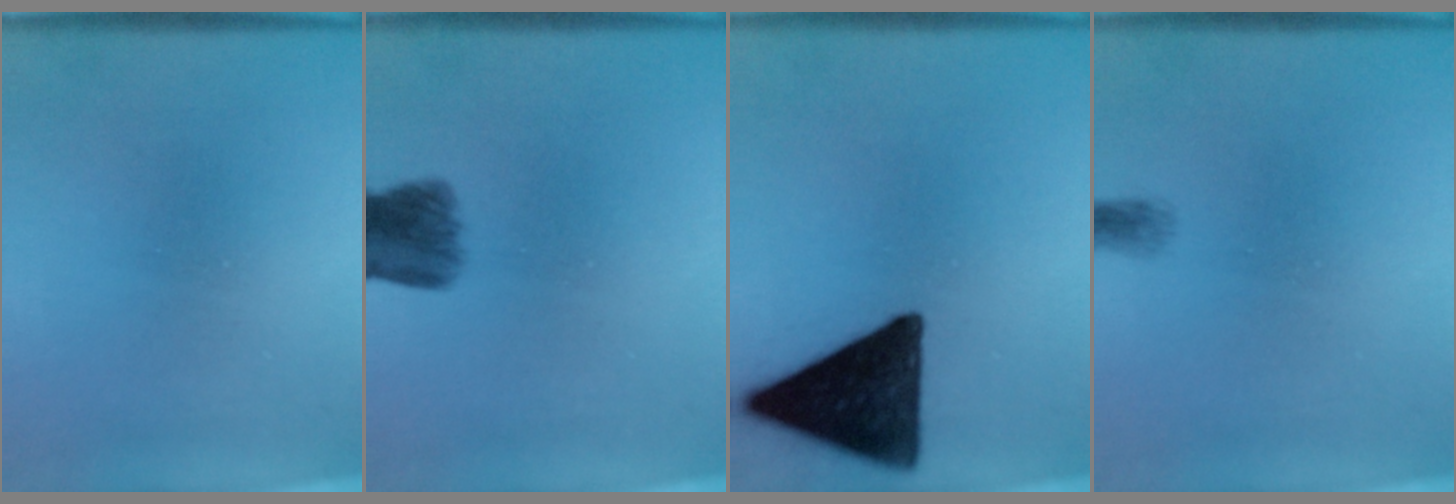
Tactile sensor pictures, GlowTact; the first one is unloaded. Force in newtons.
{"total": 6.4}
{"total": 16.3}
{"total": 0.6}